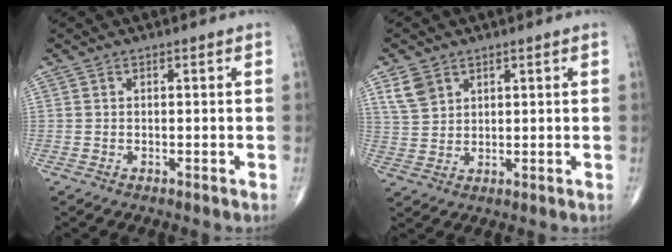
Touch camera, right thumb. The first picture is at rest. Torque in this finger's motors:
{"motor_torque": [-0.31, 0.32, 0.25, 0.15, 0.00]}